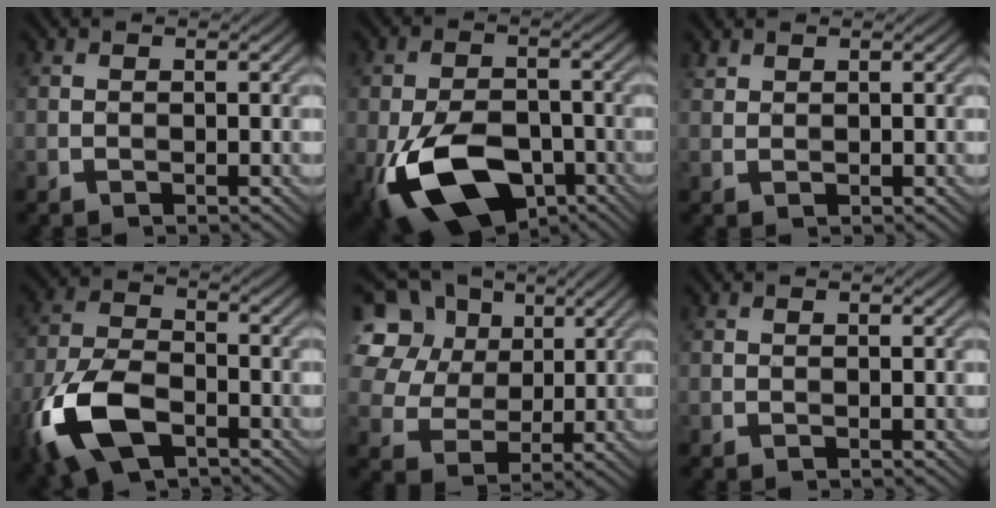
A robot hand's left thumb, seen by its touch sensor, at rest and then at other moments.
{"total": 13.9, "force": [-6.2, 8.1, 9.4], "torque": [-0.201, -0.032, -0.112]}
{"total": 1.4, "force": [1.3, 0.5, 0.1], "torque": [-0.007, 0.006, 0.031]}
{"total": 12.0, "force": [-5.8, 6.1, 8.5], "torque": [-0.215, -0.017, -0.126]}
{"total": 16.5, "force": [7.6, 12.4, 7.8], "torque": [-0.244, 0.048, 0.176]}
{"total": 0.0}